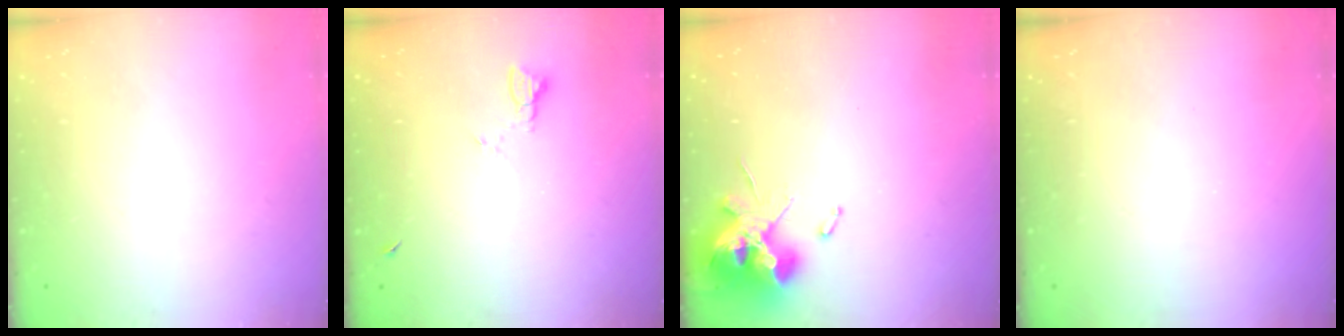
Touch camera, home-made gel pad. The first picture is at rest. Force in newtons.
{"total": 3.0, "press": 3.0, "slide": 0.4}
{"total": 13.3, "press": 13.2, "slide": 1.5}
{"total": 0.0}